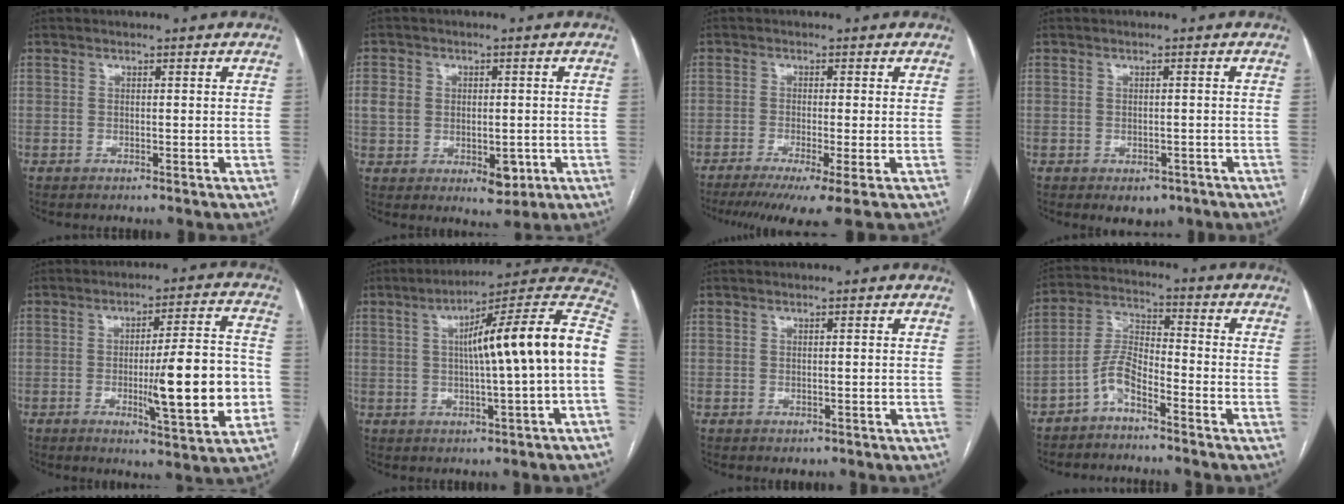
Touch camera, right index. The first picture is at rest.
{"total": 7.2, "force": [-1.0, 5.3, 4.8], "torque": [-0.063, 0.007, -0.003]}
{"total": 7.9, "force": [-5.3, -0.4, 5.9], "torque": [-0.087, -0.016, -0.082]}
{"total": 3.4, "force": [-2.2, 2.3, 1.4], "torque": [-0.006, 0.003, -0.020]}
{"total": 13.7, "force": [-2.5, 1.5, 13.4], "torque": [-0.193, -0.002, -0.032]}
{"total": 17.7, "force": [1.2, -0.1, 17.7], "torque": [-0.245, 0.035, 0.010]}
{"total": 0.6, "force": [0.0, 0.5, 0.4], "torque": [-0.001, 0.000, 0.003]}
{"total": 5.8, "force": [-3.9, 1.4, 4.0], "torque": [-0.094, 0.008, -0.082]}